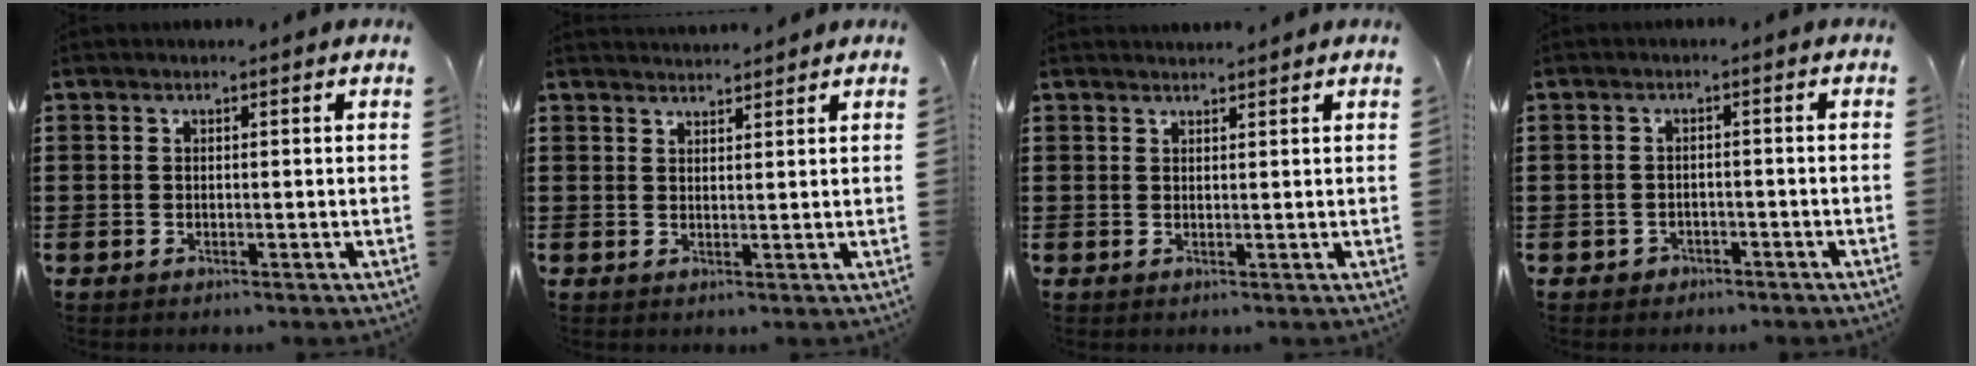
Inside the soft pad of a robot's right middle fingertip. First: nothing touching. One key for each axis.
{"total": 1.9, "fx": 1.9, "fy": 0.1, "fz": -0.1, "tx": -0.004, "ty": 0.003, "tz": 0.037}
{"total": 1.2, "fx": 1.2, "fy": 0.0, "fz": 0.1, "tx": -0.004, "ty": 0.000, "tz": 0.022}
{"total": 1.5, "fx": -1.3, "fy": 0.7, "fz": 0.1, "tx": -0.007, "ty": 0.003, "tz": -0.031}